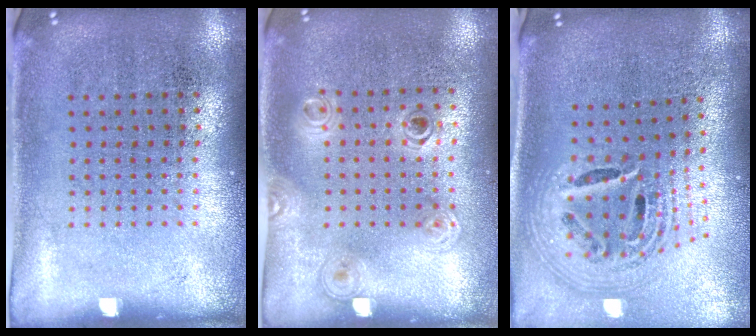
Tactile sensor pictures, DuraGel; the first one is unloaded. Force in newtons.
{"total": 1.2, "press": 1.1, "slide": 0.5}
{"total": 2.7, "press": 1.9, "slide": 1.9}